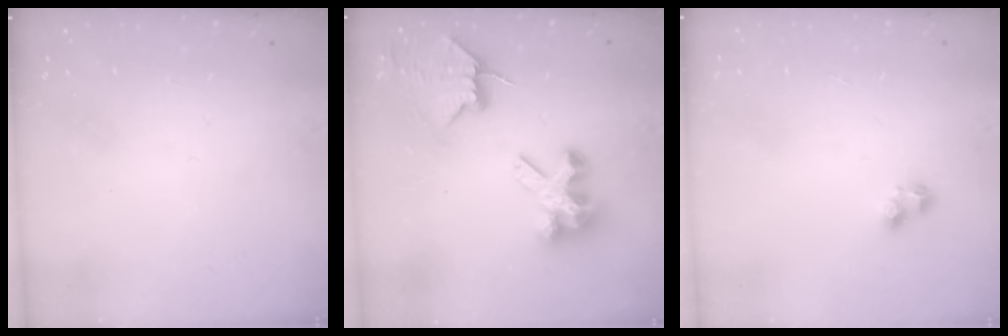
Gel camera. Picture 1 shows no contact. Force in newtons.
{"total": 8.4, "press": 8.3, "slide": 0.9}
{"total": 3.3, "press": 3.2, "slide": 1.0}